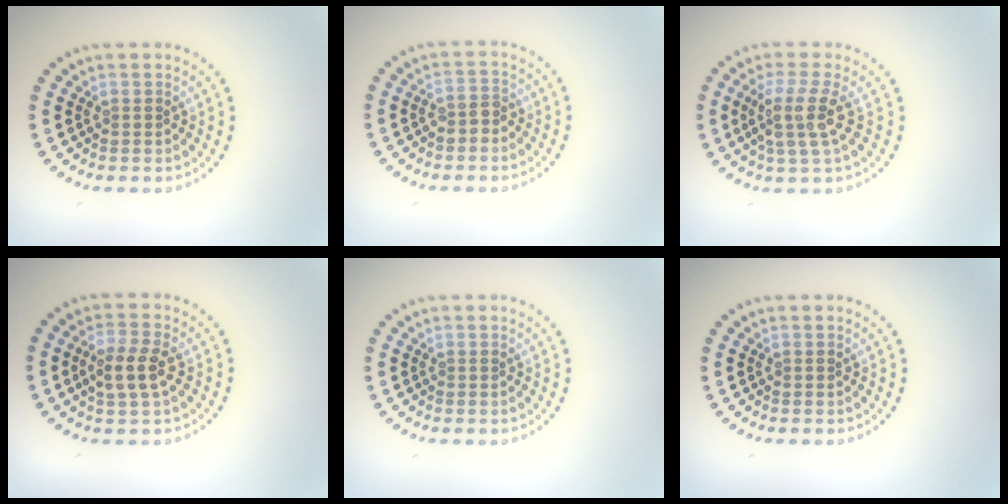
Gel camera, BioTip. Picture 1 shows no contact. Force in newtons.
{"total": 1.7, "press": 1.5, "slide": 0.8}
{"total": 3.7, "press": 2.8, "slide": 2.4}
{"total": 3.1, "press": 3.0, "slide": 0.8}
{"total": 0.0}
{"total": 0.0}